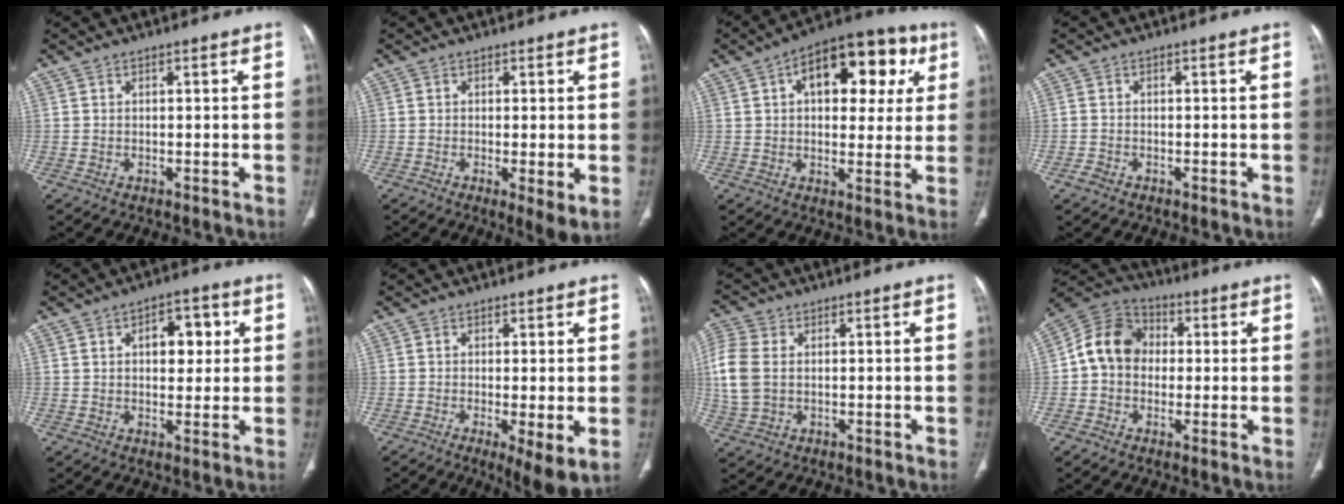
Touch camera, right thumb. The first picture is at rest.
{"total": 4.5, "force": [-1.0, 0.9, 4.3], "torque": [-0.077, -0.017, -0.020]}
{"total": 18.2, "force": [5.9, 10.0, 14.1], "torque": [-0.141, 0.019, 0.075]}
{"total": 1.5, "force": [-1.0, 0.9, 0.5], "torque": [-0.015, 0.005, -0.020]}
{"total": 7.2, "force": [1.8, 4.4, 5.4], "torque": [-0.045, 0.005, 0.024]}
{"total": 6.9, "force": [-1.9, 1.5, 6.4], "torque": [-0.108, -0.021, -0.031]}
{"total": 9.2, "force": [0.2, 6.6, 6.4], "torque": [-0.164, 0.008, 0.005]}
{"total": 10.8, "force": [0.3, 9.0, 6.0], "torque": [-0.093, 0.032, -0.011]}